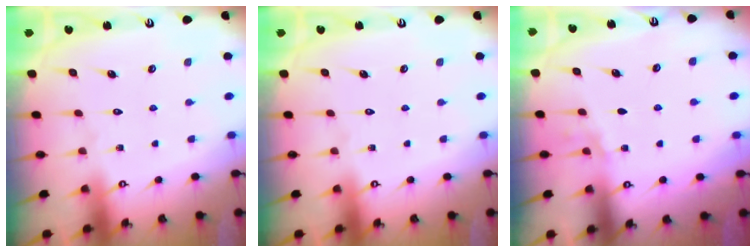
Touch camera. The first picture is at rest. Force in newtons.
{"total": 0.0}
{"total": 2.7, "press": 2.4, "slide": 1.4}